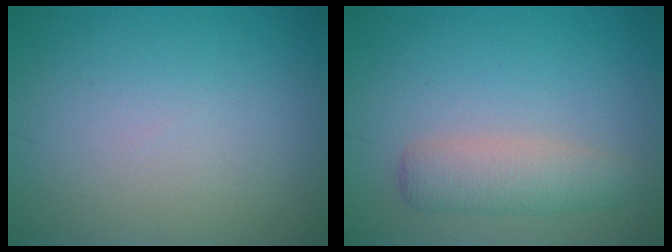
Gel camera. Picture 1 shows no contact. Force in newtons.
{"total": 3.2, "press": 3.2, "slide": 0.3}